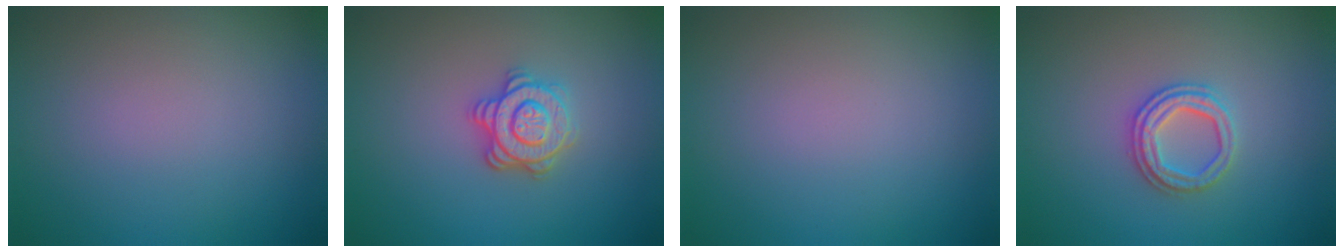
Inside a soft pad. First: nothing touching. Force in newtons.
{"total": 3.6, "press": 3.1, "slide": 1.9}
{"total": 0.0}
{"total": 2.9, "press": 2.7, "slide": 1.0}